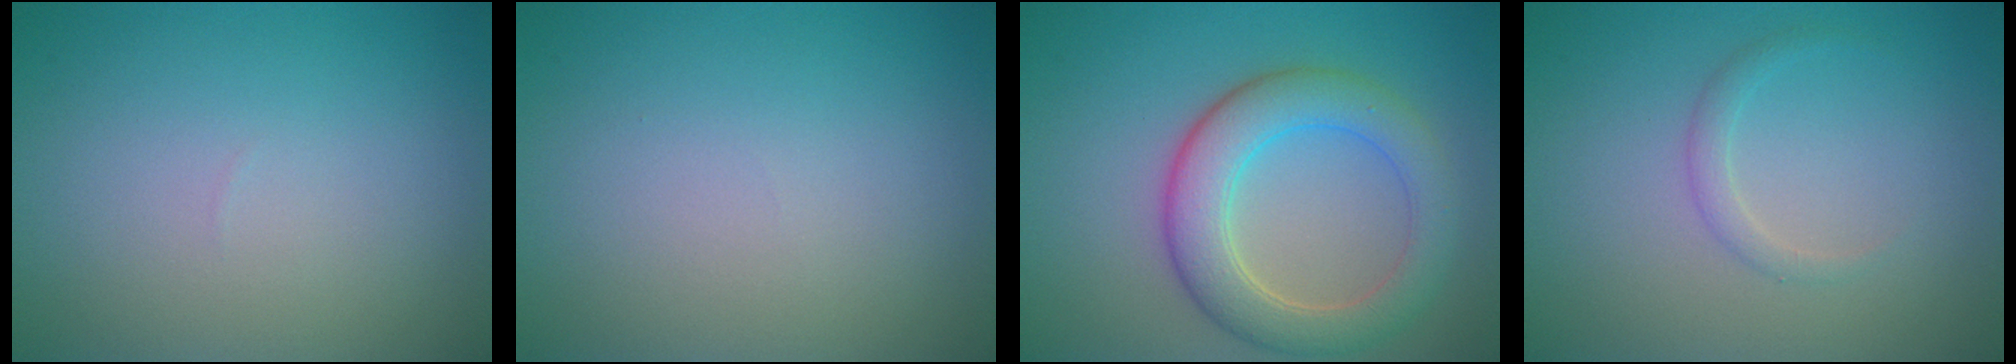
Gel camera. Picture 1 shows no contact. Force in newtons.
{"total": 0.0}
{"total": 5.8, "press": 5.8, "slide": 0.5}
{"total": 1.2, "press": 1.2, "slide": 0.0}